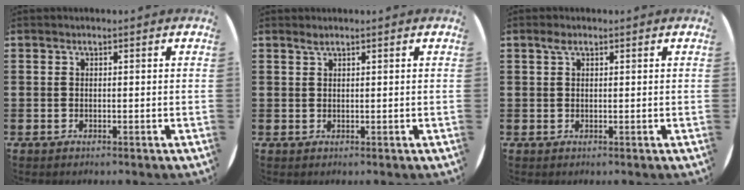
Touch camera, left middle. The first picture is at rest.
{"total": 0.8, "force": [0.6, 0.0, 0.5], "torque": [-0.009, 0.000, 0.011]}
{"total": 1.2, "force": [0.6, 0.6, 0.8], "torque": [-0.017, 0.005, 0.010]}